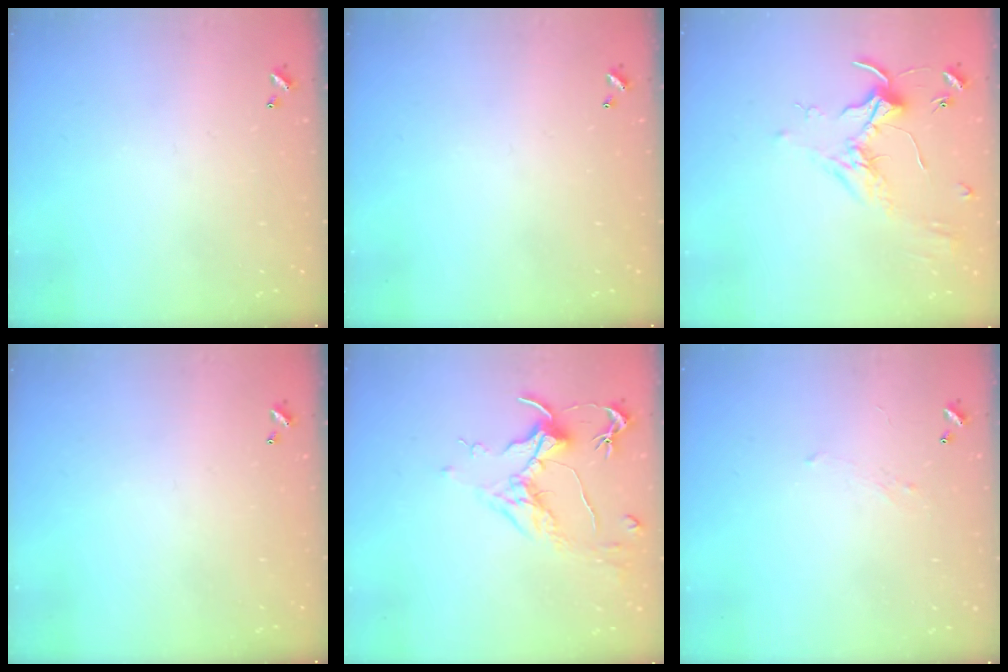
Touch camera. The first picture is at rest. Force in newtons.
{"total": 0.0}
{"total": 1.6, "press": 1.6, "slide": 0.4}
{"total": 0.0}
{"total": 1.6, "press": 1.4, "slide": 0.9}
{"total": 1.0, "press": 0.8, "slide": 0.5}